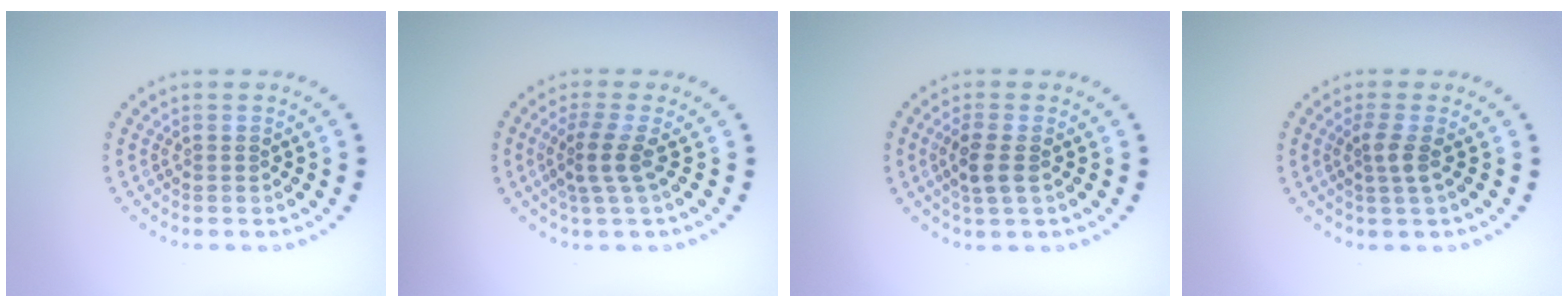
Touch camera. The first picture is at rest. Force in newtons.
{"total": 2.7, "press": 1.9, "slide": 1.9}
{"total": 2.3, "press": 2.1, "slide": 0.9}
{"total": 1.9, "press": 1.4, "slide": 1.3}